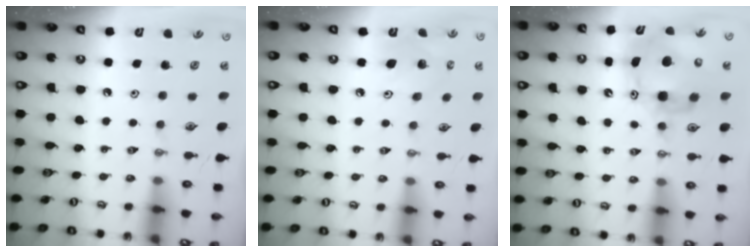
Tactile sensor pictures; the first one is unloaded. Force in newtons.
{"total": 8.6, "press": 8.4, "slide": 1.7}
{"total": 12.6, "press": 12.5, "slide": 1.7}